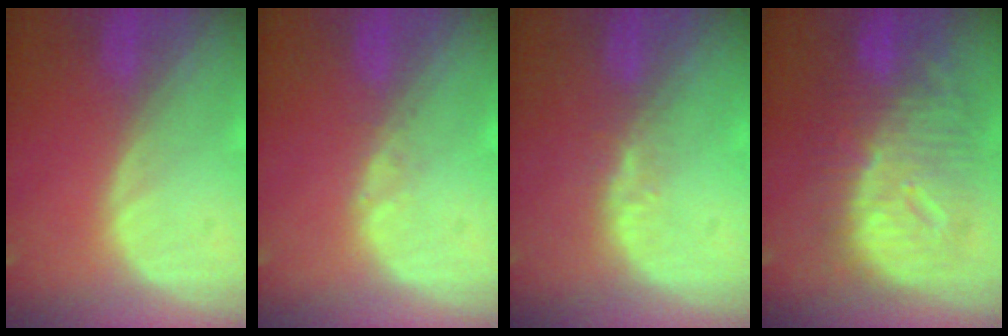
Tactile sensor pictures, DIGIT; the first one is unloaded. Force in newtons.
{"total": 0.8, "press": 0.7, "slide": 0.1}
{"total": 2.8, "press": 2.1, "slide": 1.8}
{"total": 12.5, "press": 12.4, "slide": 1.3}